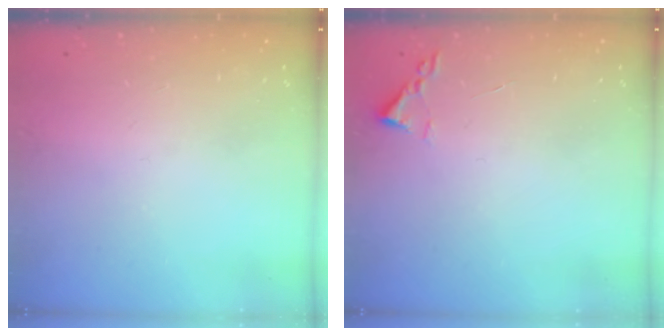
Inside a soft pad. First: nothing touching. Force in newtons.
{"total": 1.8, "press": 1.7, "slide": 0.2}